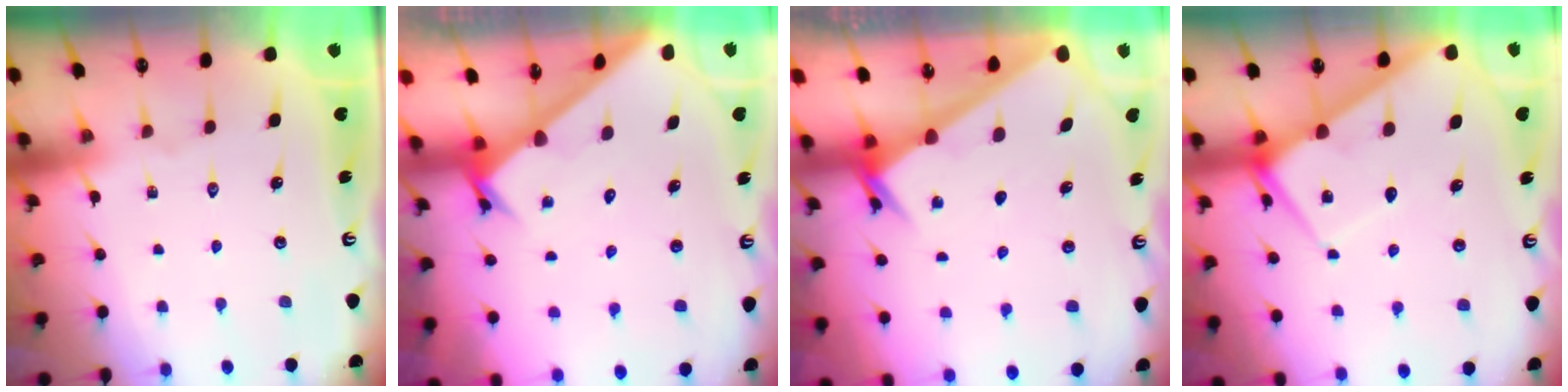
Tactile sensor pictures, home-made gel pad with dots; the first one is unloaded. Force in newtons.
{"total": 2.5, "press": 2.5, "slide": 0.2}
{"total": 2.1, "press": 2.1, "slide": 0.3}
{"total": 6.4, "press": 6.4, "slide": 0.7}